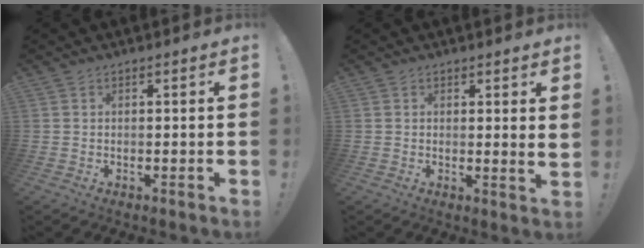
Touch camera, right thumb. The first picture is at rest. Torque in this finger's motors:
{"motor_torque": [-0.40, 0.03, 0.04, 0.02, 0.10]}